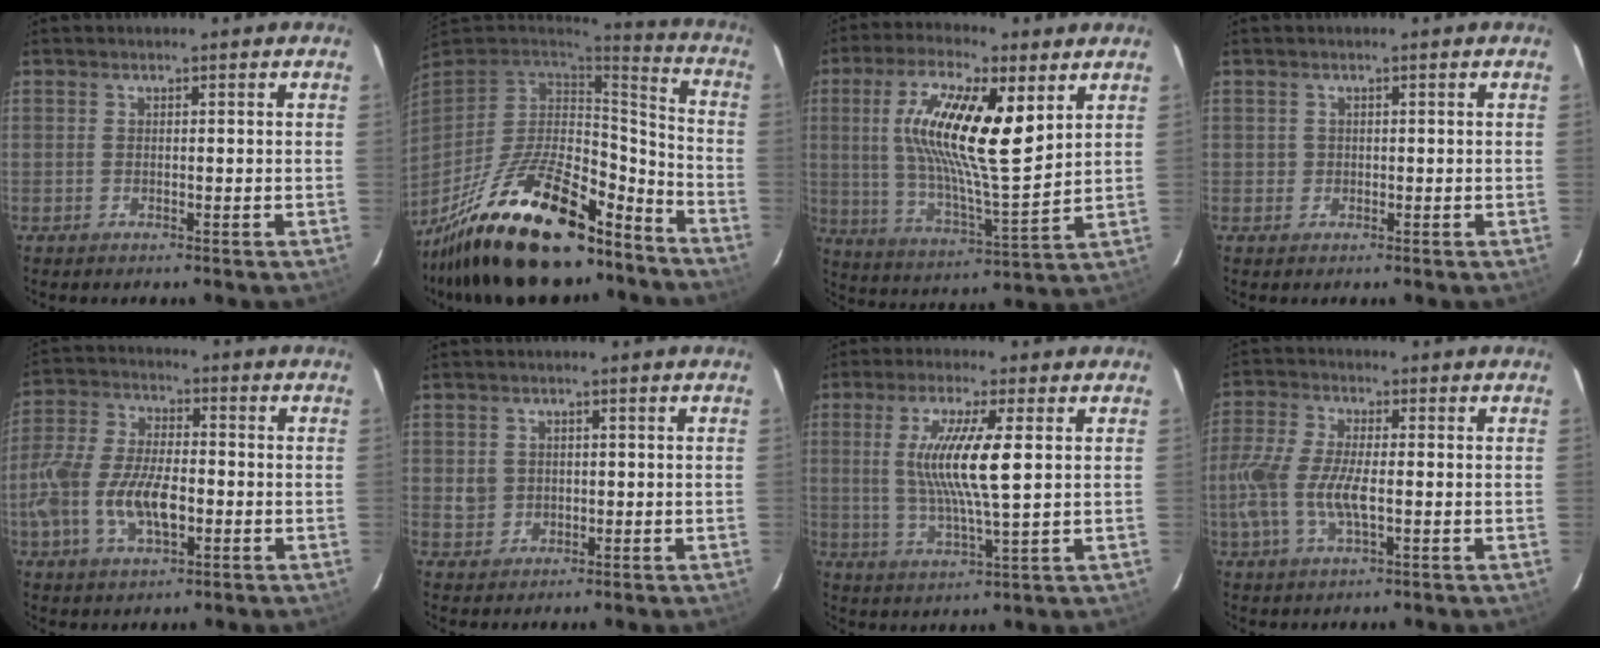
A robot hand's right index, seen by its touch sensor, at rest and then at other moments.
{"total": 28.8, "force": [-20.1, 10.8, 17.5], "torque": [-0.331, -0.015, -0.310]}
{"total": 18.7, "force": [6.1, 4.7, 17.0], "torque": [-0.310, 0.003, 0.107]}
{"total": 1.1, "force": [-0.1, 1.1, 0.1], "torque": [0.004, 0.003, 0.002]}
{"total": 13.5, "force": [-3.7, 6.5, 11.3], "torque": [-0.243, 0.003, -0.068]}
{"total": 3.6, "force": [0.2, 3.4, 1.1], "torque": [-0.021, 0.008, 0.011]}
{"total": 11.1, "force": [2.0, 1.0, 10.9], "torque": [-0.211, -0.008, 0.040]}
{"total": 10.3, "force": [-1.8, 3.9, 9.4], "torque": [-0.211, 0.000, -0.038]}